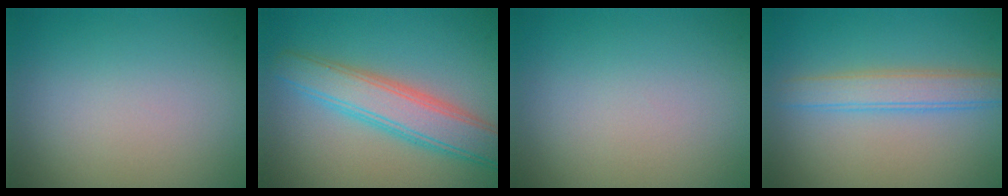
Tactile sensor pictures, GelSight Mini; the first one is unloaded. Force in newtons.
{"total": 5.4, "press": 5.4, "slide": 0.1}
{"total": 0.0}
{"total": 3.2, "press": 3.2, "slide": 0.4}